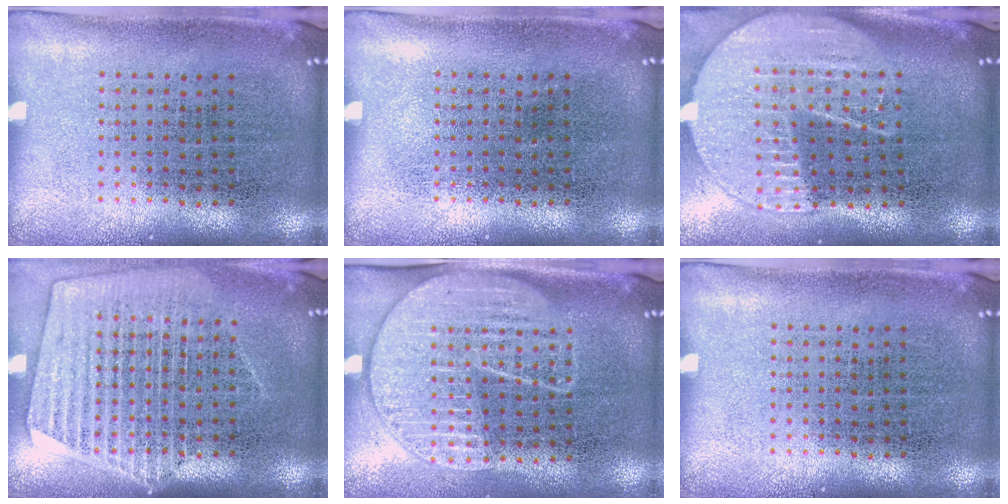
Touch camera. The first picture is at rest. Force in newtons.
{"total": 0.0}
{"total": 2.0, "press": 1.8, "slide": 1.0}
{"total": 1.6, "press": 1.4, "slide": 0.7}
{"total": 1.8, "press": 1.6, "slide": 0.9}
{"total": 0.0}